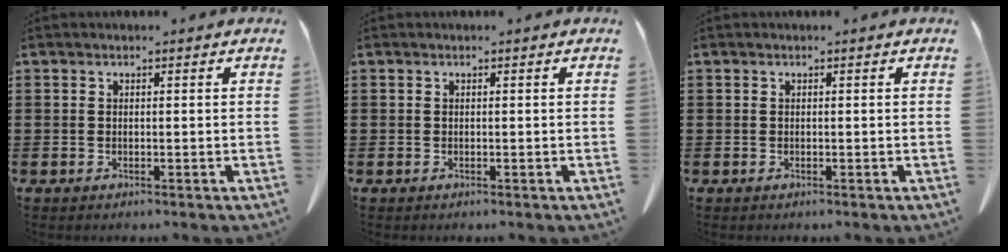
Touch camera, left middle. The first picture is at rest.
{"total": 0.0}
{"total": 0.0}